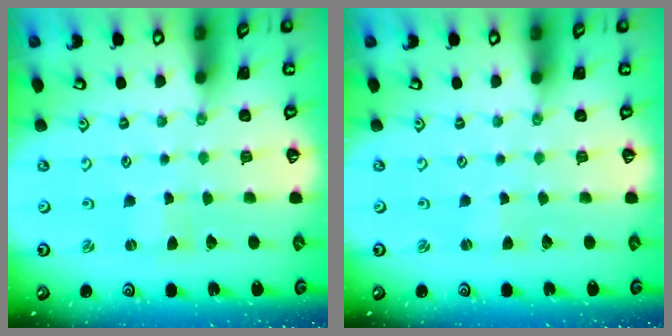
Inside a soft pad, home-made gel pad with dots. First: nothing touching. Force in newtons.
{"total": 0.5, "press": 0.5, "slide": 0.0}